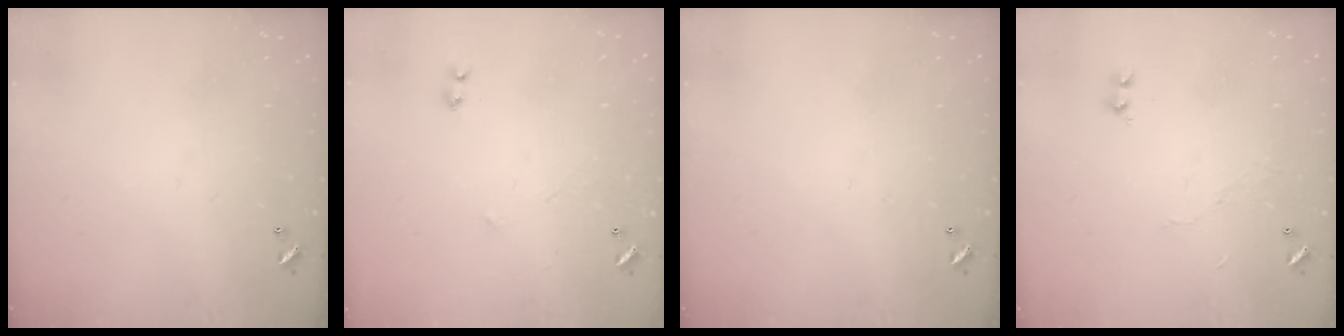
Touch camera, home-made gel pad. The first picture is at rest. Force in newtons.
{"total": 2.3, "press": 2.3, "slide": 0.3}
{"total": 0.0}
{"total": 6.0, "press": 6.0, "slide": 0.6}